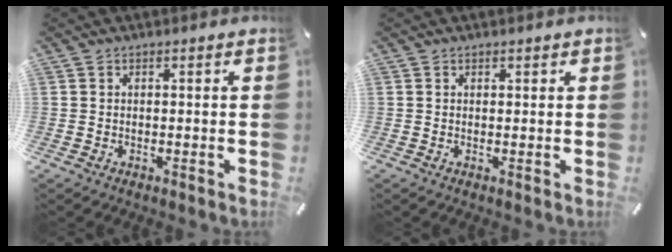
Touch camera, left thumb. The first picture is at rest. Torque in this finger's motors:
{"motor_torque": [-0.04, -0.21, 0.00, 0.09, -0.01]}